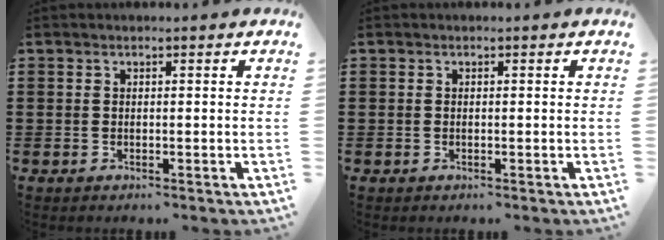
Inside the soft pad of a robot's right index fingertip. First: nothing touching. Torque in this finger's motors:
{"motor_torque": [-0.01, 2.13, 0.01, 0.00]}